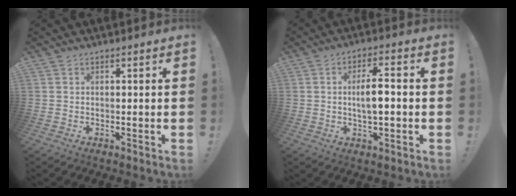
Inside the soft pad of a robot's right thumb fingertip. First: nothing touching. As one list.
[{"total": 7.1, "force": [-0.5, 2.5, 6.7], "torque": [-0.114, 0.005, -0.014]}]